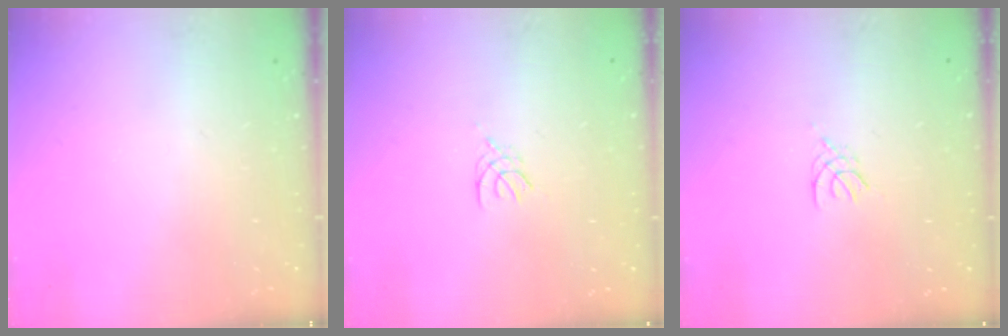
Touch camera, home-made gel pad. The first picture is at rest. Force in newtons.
{"total": 2.0, "press": 1.9, "slide": 0.4}
{"total": 2.0, "press": 1.9, "slide": 0.4}